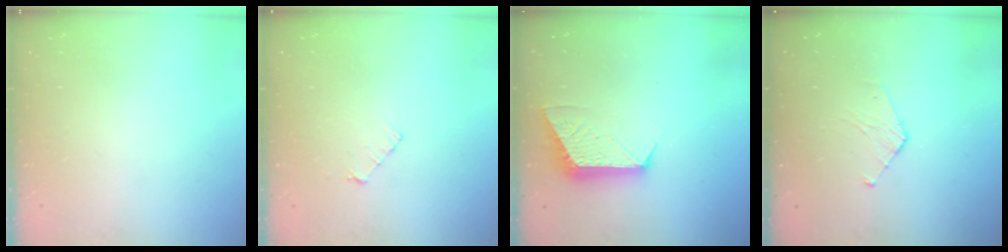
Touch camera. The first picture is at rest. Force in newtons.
{"total": 3.4, "press": 3.3, "slide": 0.3}
{"total": 9.5, "press": 9.5, "slide": 0.7}
{"total": 3.3, "press": 3.2, "slide": 0.3}